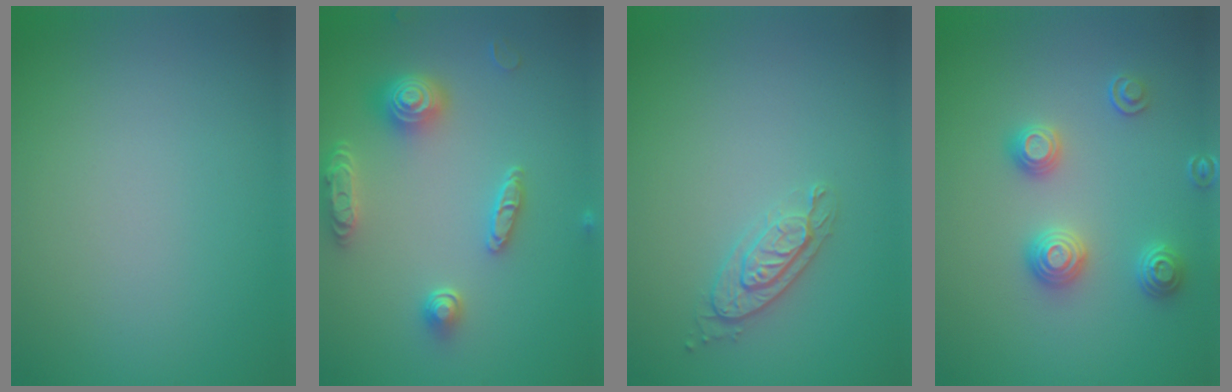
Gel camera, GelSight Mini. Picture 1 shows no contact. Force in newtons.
{"total": 4.7, "press": 4.2, "slide": 2.2}
{"total": 2.1, "press": 2.0, "slide": 0.6}
{"total": 2.9, "press": 2.7, "slide": 1.1}